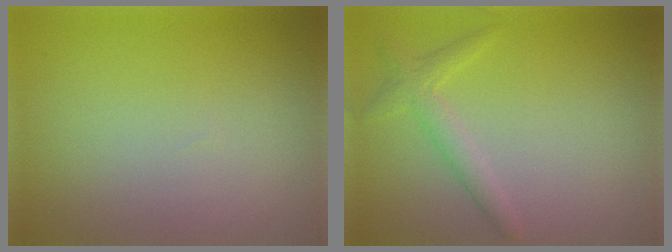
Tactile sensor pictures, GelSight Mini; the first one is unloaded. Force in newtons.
{"total": 1.9, "press": 1.9, "slide": 0.1}